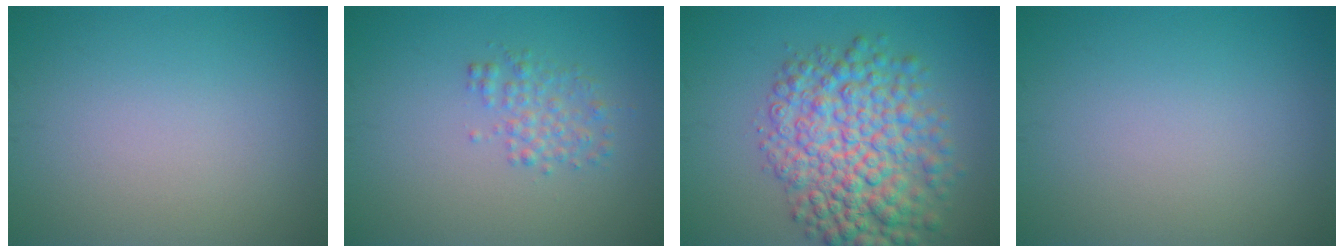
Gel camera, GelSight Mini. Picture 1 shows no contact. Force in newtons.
{"total": 2.0, "press": 2.0, "slide": 0.0}
{"total": 8.8, "press": 8.8, "slide": 0.1}
{"total": 0.0}